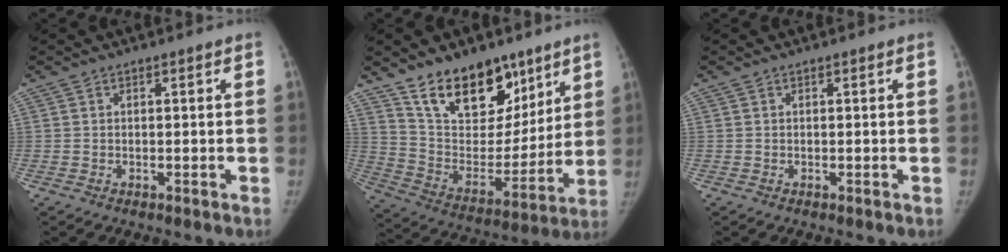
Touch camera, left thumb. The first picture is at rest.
{"total": 20.4, "force": [13.6, 11.3, 10.0], "torque": [-0.106, -0.078, 0.235]}
{"total": 0.0}